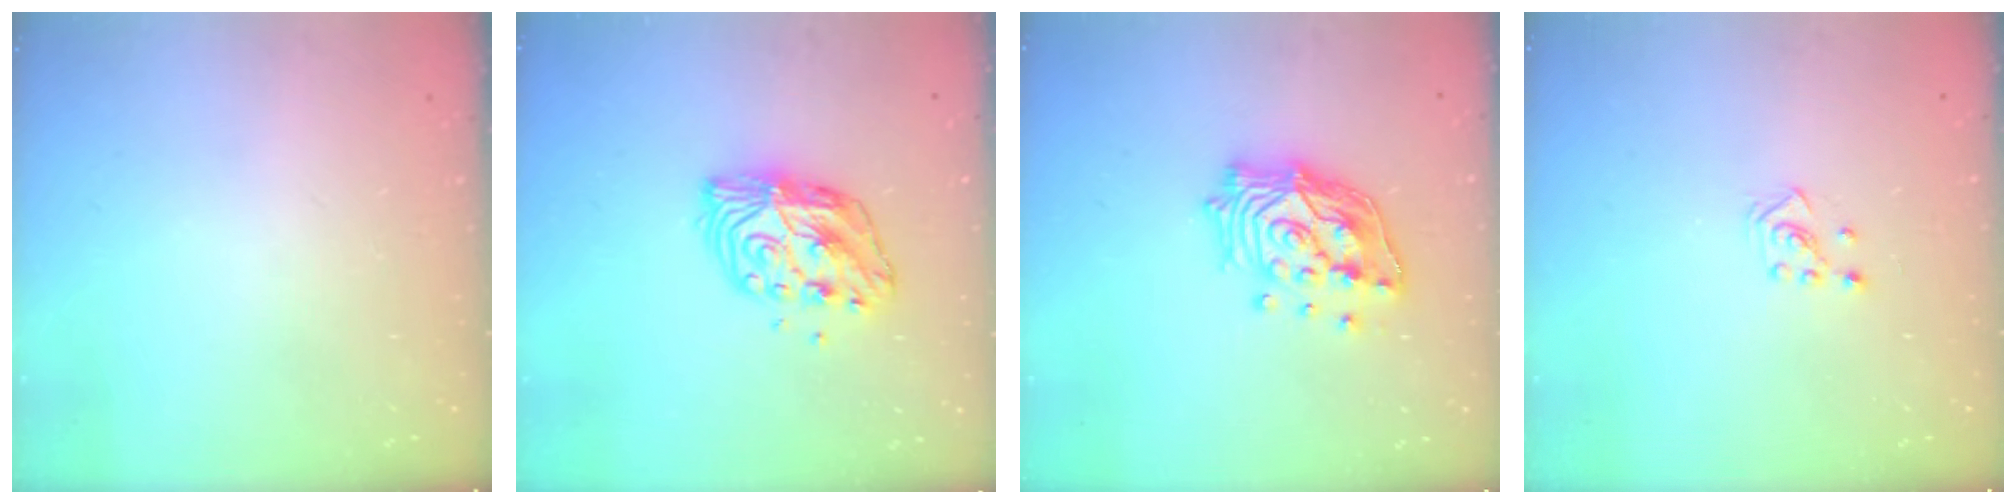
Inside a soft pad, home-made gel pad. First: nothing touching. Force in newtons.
{"total": 11.3, "press": 11.3, "slide": 0.7}
{"total": 16.9, "press": 16.7, "slide": 2.7}
{"total": 2.3, "press": 2.2, "slide": 0.7}